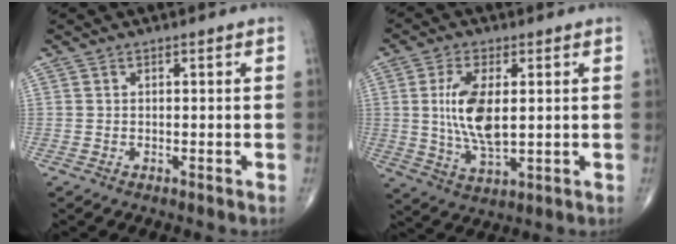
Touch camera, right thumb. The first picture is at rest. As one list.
[{"total": 10.8, "force": [1.2, 4.8, 9.6], "torque": [-0.189, -0.014, 0.029]}]